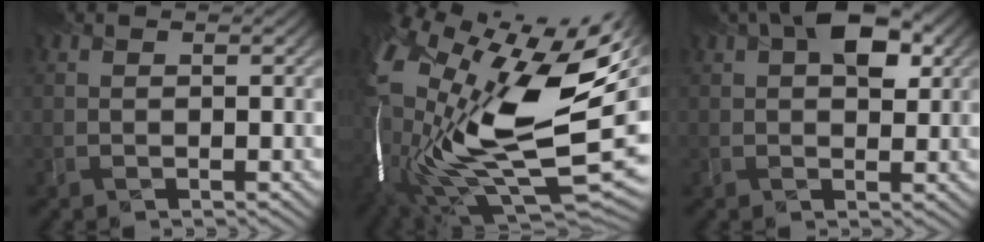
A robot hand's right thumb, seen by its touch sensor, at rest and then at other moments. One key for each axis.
{"total": 21.0, "fx": 0.8, "fy": 11.0, "fz": 17.9, "tx": -0.390, "ty": -0.068, "tz": 0.035}
{"total": 6.8, "fx": 2.6, "fy": 3.7, "fz": 5.0, "tx": -0.076, "ty": 0.011, "tz": 0.036}